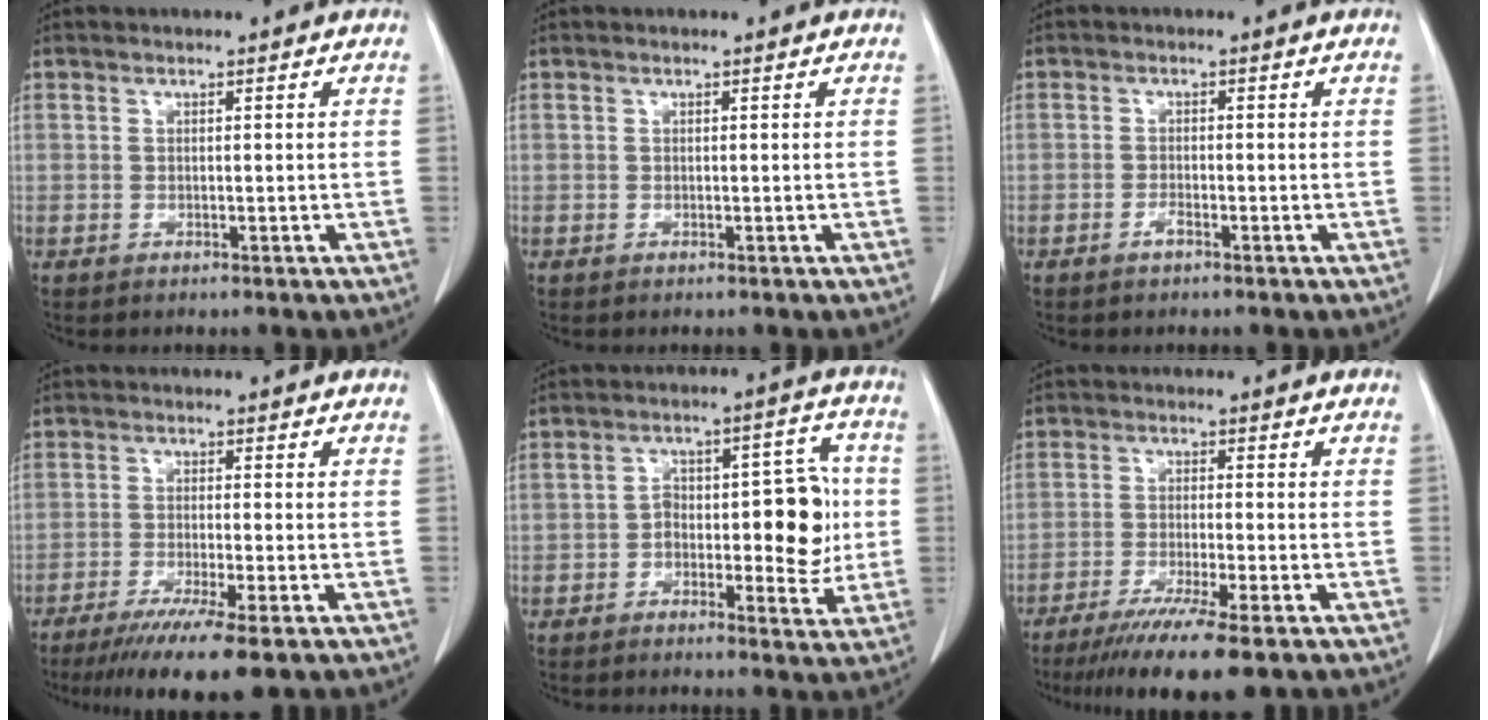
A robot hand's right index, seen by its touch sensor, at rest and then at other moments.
{"total": 0.0}
{"total": 1.3, "force": [-0.9, 0.2, 0.9], "torque": [-0.017, 0.000, -0.017]}
{"total": 9.9, "force": [-6.7, 0.0, 7.3], "torque": [-0.114, -0.025, -0.102]}
{"total": 10.5, "force": [-1.2, 4.3, 9.4], "torque": [-0.120, 0.034, -0.012]}
{"total": 10.8, "force": [-7.6, -0.1, 7.6], "torque": [-0.118, -0.028, -0.117]}